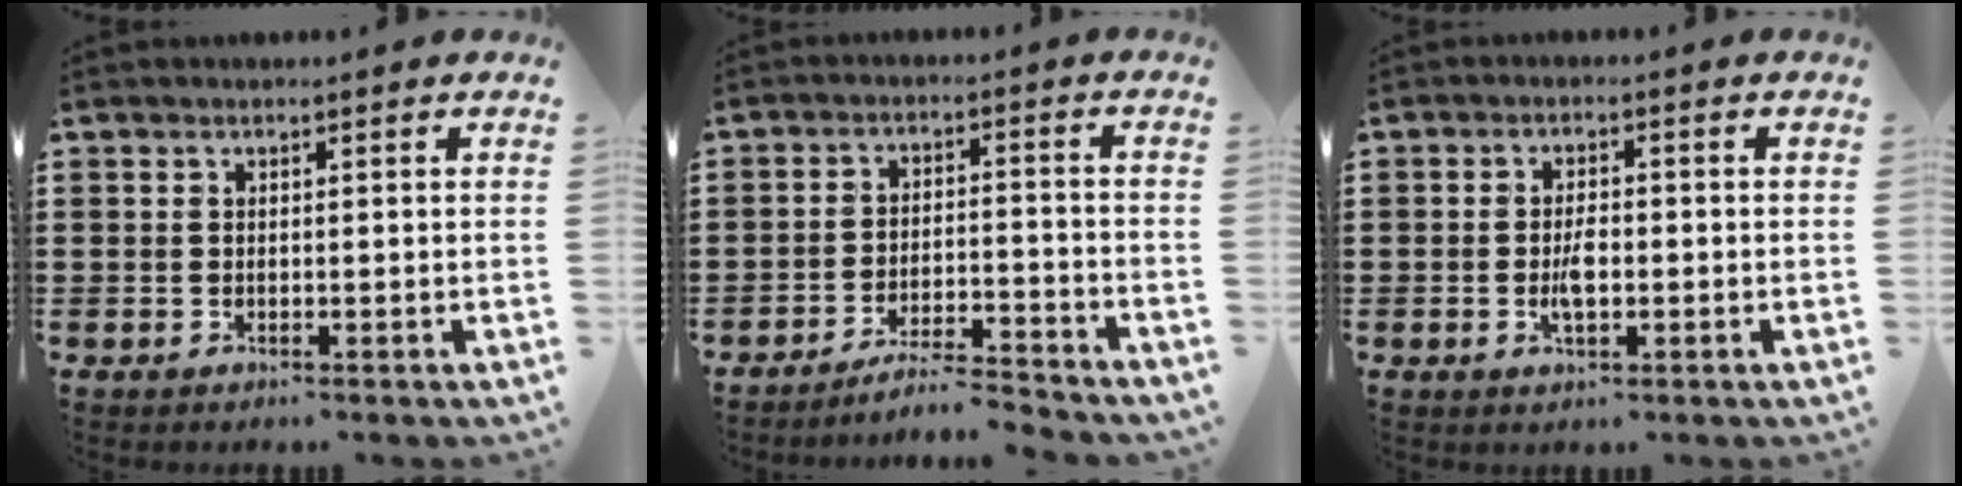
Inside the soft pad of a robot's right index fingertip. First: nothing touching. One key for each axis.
{"total": 5.3, "fx": -5.0, "fy": -0.1, "fz": 1.6, "tx": -0.036, "ty": -0.006, "tz": -0.101}
{"total": 3.6, "fx": -0.7, "fy": 1.5, "fz": 3.2, "tx": -0.064, "ty": 0.001, "tz": -0.014}